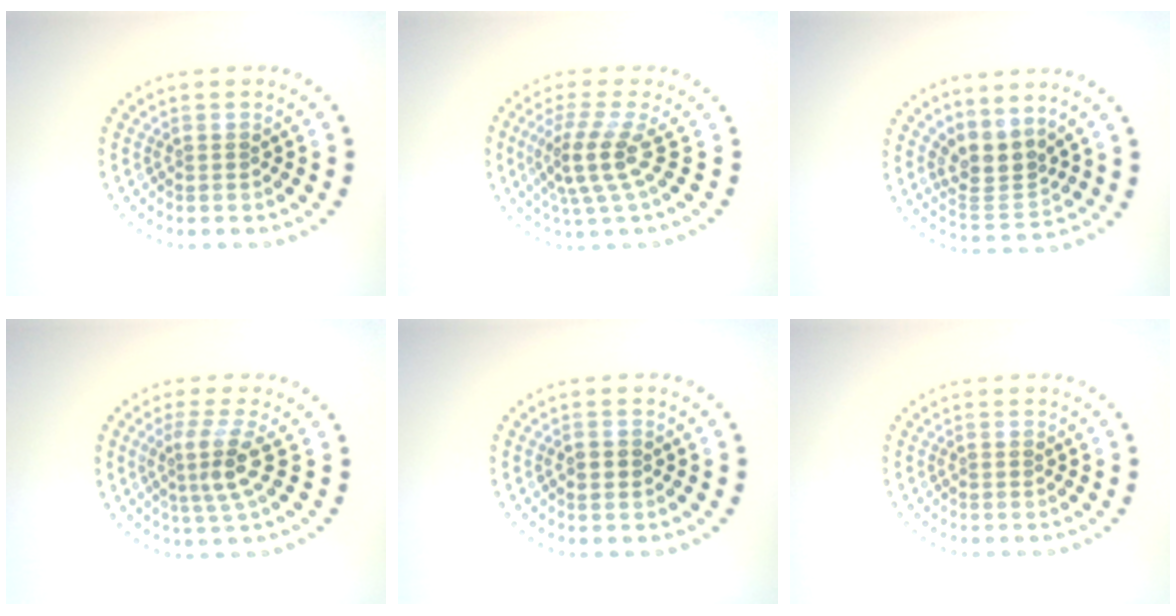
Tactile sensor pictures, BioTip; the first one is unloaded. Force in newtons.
{"total": 3.7, "press": 2.6, "slide": 2.6}
{"total": 3.3, "press": 2.6, "slide": 2.1}
{"total": 3.2, "press": 2.2, "slide": 2.2}
{"total": 1.7, "press": 1.7, "slide": 0.1}
{"total": 0.0}